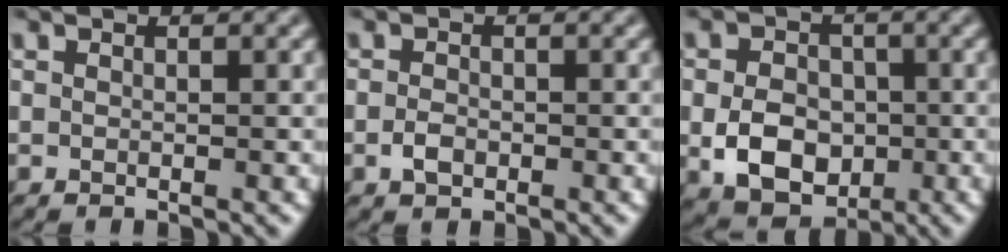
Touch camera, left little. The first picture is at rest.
{"total": 1.6, "force": [-0.7, 1.0, 1.0], "torque": [-0.021, 0.001, -0.017]}
{"total": 6.1, "force": [-1.3, 4.6, 3.8], "torque": [-0.077, -0.009, -0.026]}